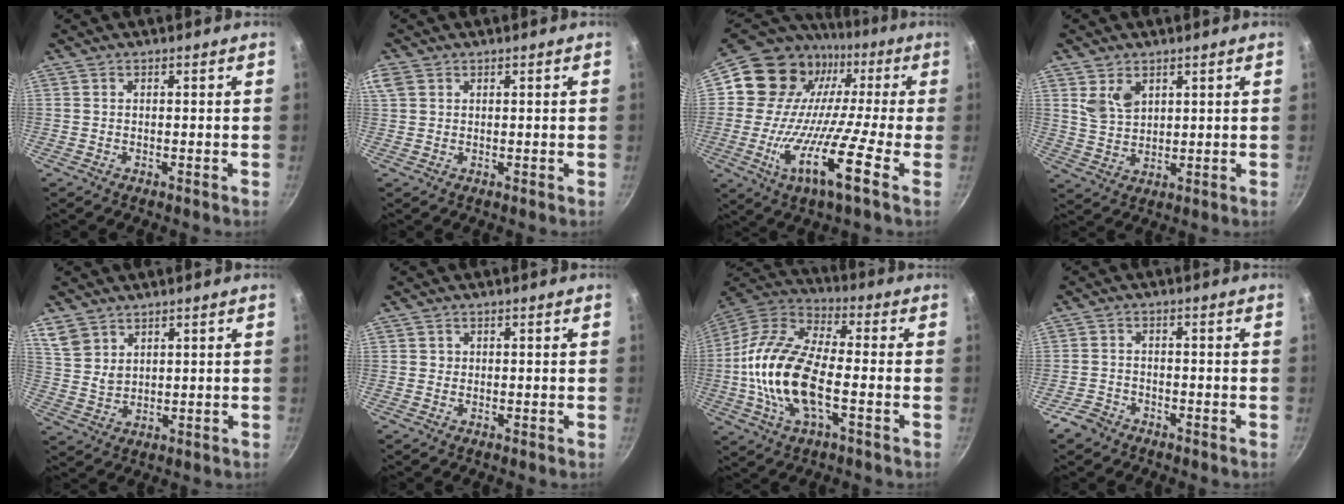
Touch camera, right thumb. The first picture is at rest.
{"total": 4.7, "force": [2.1, 3.3, 2.6], "torque": [-0.059, 0.013, 0.046]}
{"total": 17.8, "force": [-3.1, 10.1, 14.3], "torque": [-0.240, 0.032, -0.076]}
{"total": 5.8, "force": [2.7, 3.8, 3.4], "torque": [-0.051, -0.018, 0.058]}
{"total": 5.9, "force": [4.0, 3.7, 2.2], "torque": [-0.028, -0.014, 0.090]}
{"total": 0.7, "force": [0.1, 0.7, 0.0], "torque": [0.007, 0.002, 0.001]}
{"total": 18.5, "force": [-3.1, 8.7, 16.0], "torque": [-0.308, 0.032, -0.074]}
{"total": 3.7, "force": [-2.7, 2.3, 0.9], "torque": [-0.018, 0.030, -0.048]}